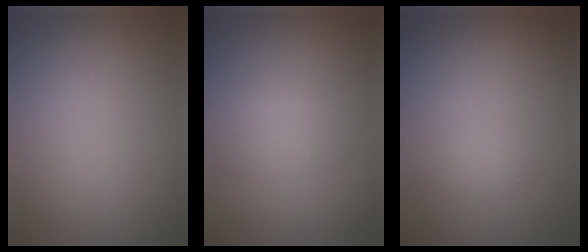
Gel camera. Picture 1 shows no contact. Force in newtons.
{"total": 2.0, "press": 2.0, "slide": 0.0}
{"total": 0.8, "press": 0.8, "slide": 0.0}